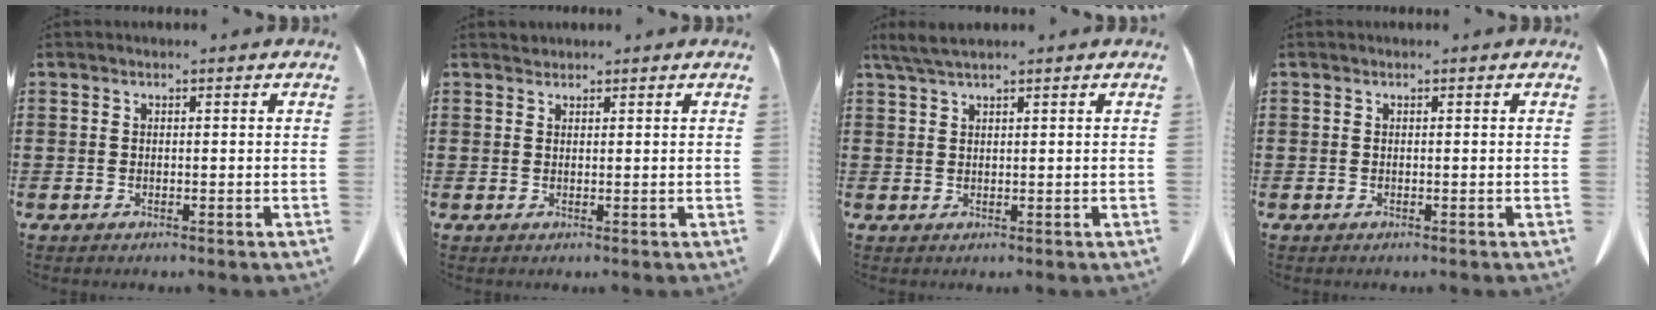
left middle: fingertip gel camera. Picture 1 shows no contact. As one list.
[{"total": 0.8, "force": [0.7, 0.2, 0.0], "torque": [-0.001, -0.002, 0.016]}, {"total": 2.7, "force": [2.1, 0.1, 1.8], "torque": [-0.039, -0.001, 0.040]}, {"total": 0.0}]